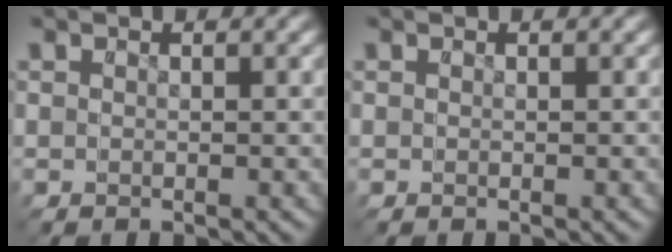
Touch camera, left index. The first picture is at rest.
{"total": 0.0}